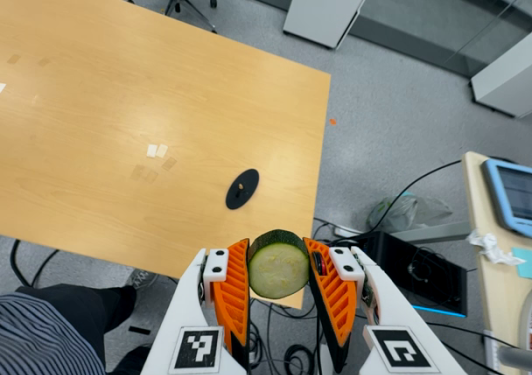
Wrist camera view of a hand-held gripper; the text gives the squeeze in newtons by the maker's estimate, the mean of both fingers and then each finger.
{"total": 11.6, "left": 10.6, "right": 12.6}